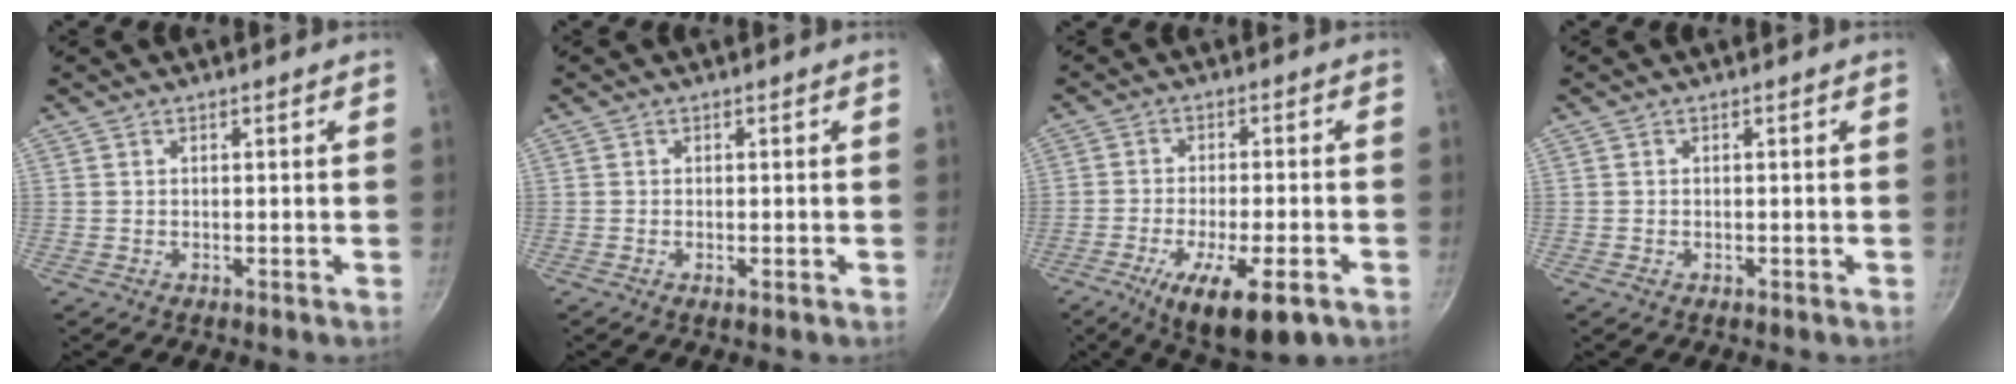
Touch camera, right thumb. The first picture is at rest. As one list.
[{"total": 1.3, "force": [-0.4, 0.4, 1.1], "torque": [-0.019, -0.002, -0.007]}, {"total": 13.9, "force": [-6.5, 4.3, 11.4], "torque": [-0.186, 0.001, -0.101]}, {"total": 0.0}]